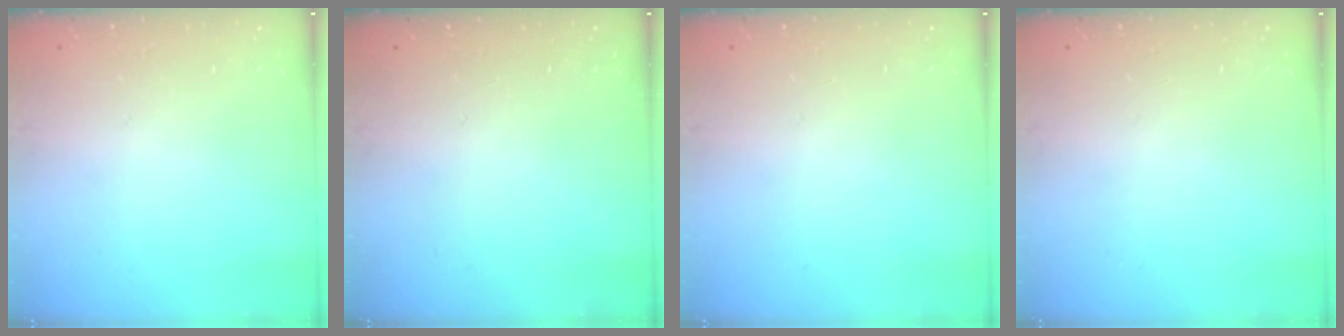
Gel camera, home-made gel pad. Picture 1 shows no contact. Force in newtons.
{"total": 0.0}
{"total": 0.0}
{"total": 0.0}